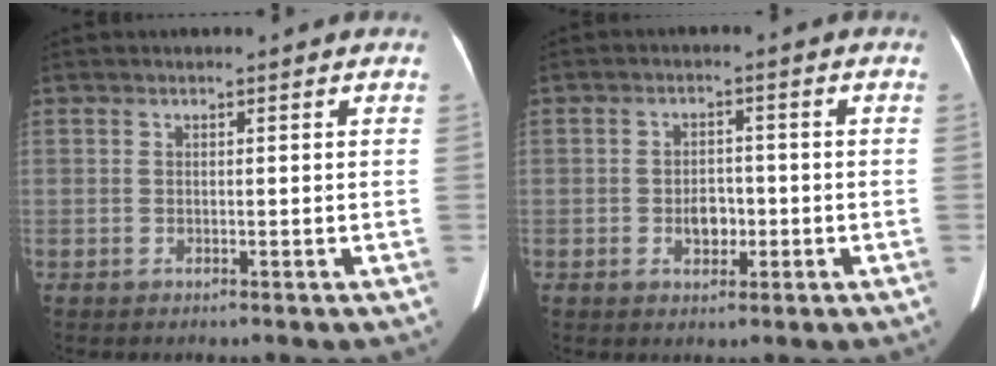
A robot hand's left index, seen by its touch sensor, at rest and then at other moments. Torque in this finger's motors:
{"motor_torque": [0.05, 0.01, 0.05, 0.00]}